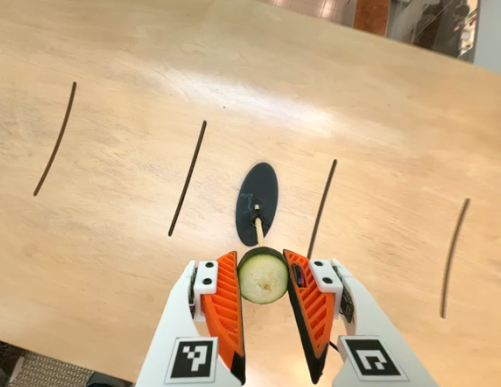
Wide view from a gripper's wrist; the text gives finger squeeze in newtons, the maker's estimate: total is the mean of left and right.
{"total": 9.1, "left": 9.0, "right": 9.1}